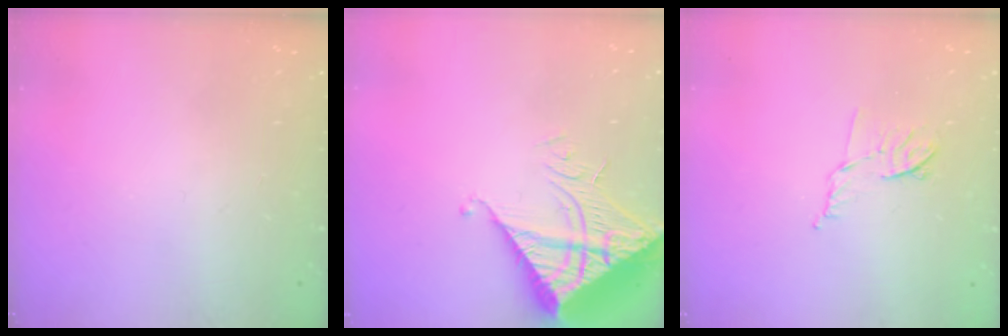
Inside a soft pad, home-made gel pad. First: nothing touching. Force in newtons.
{"total": 11.5, "press": 11.5, "slide": 1.2}
{"total": 7.4, "press": 7.3, "slide": 1.2}